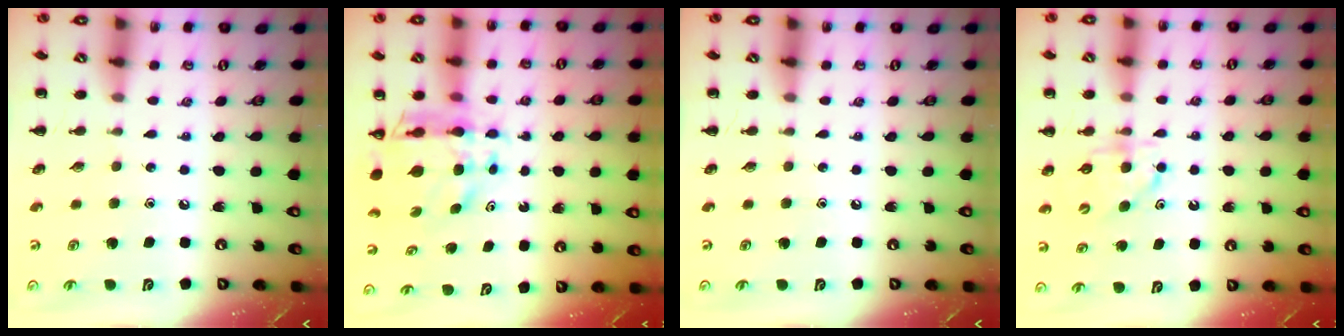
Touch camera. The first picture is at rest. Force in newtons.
{"total": 8.9, "press": 8.3, "slide": 3.3}
{"total": 0.0}
{"total": 5.3, "press": 5.3, "slide": 0.7}